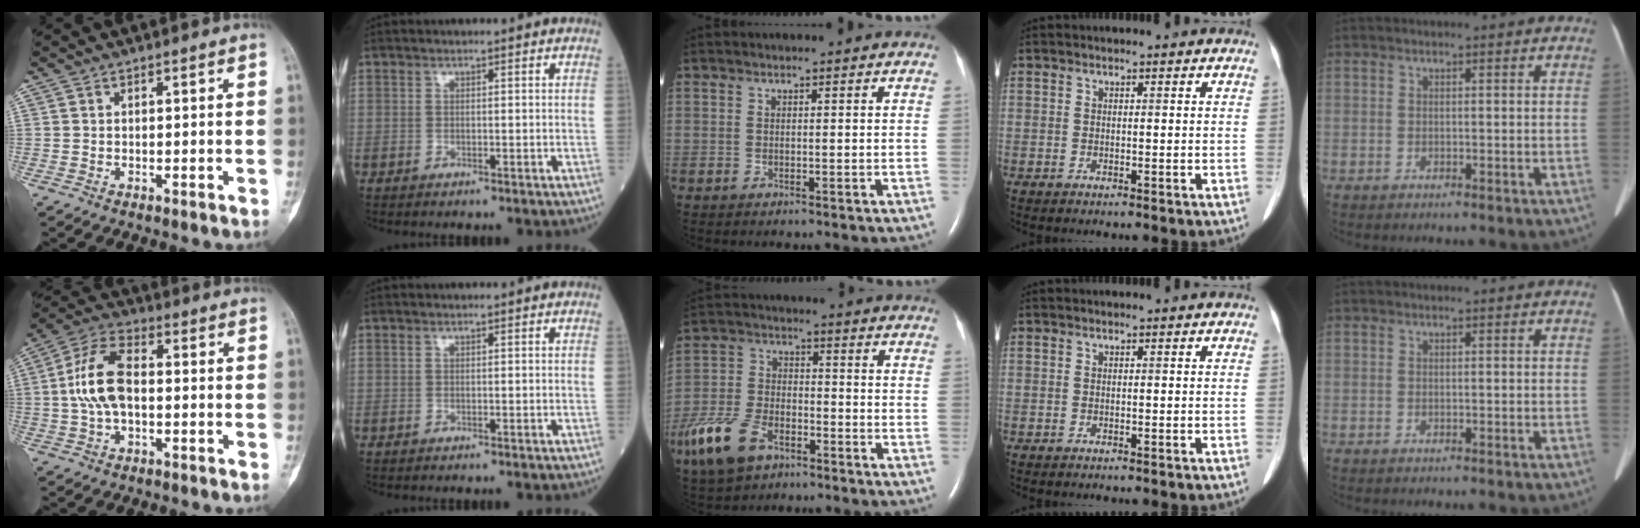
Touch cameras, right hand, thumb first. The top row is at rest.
{"thumb": {"total": 10.8, "force": [-0.1, 5.9, 9.0], "torque": [-0.186, 0.028, -0.007]}, "middle": {"total": 11.1, "force": [-6.5, 5.7, 6.9], "torque": [-0.164, -0.004, -0.122]}}